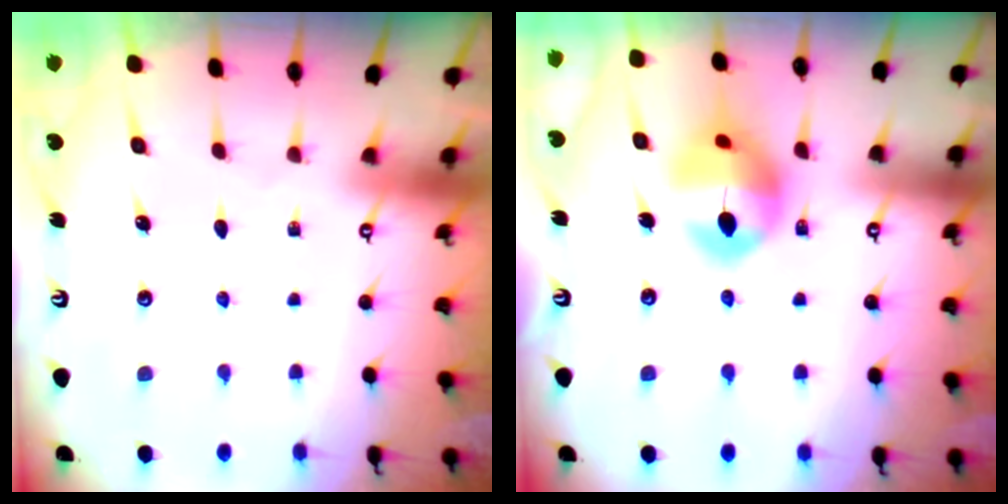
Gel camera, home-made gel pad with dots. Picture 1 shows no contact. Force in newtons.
{"total": 14.1, "press": 14.0, "slide": 1.5}